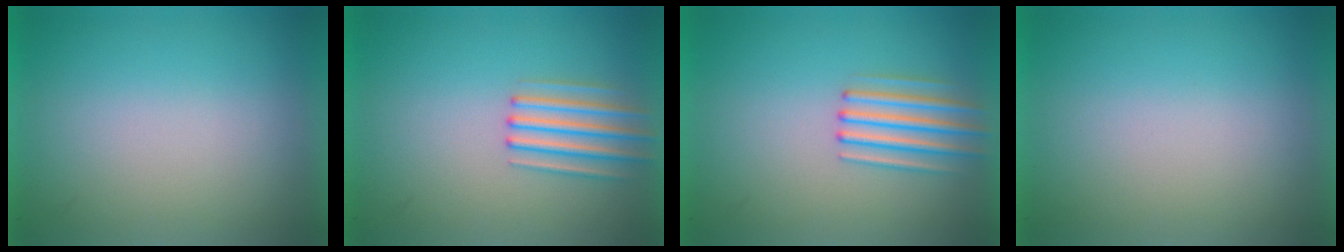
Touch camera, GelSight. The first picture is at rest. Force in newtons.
{"total": 2.7}
{"total": 2.6}
{"total": 1.0}